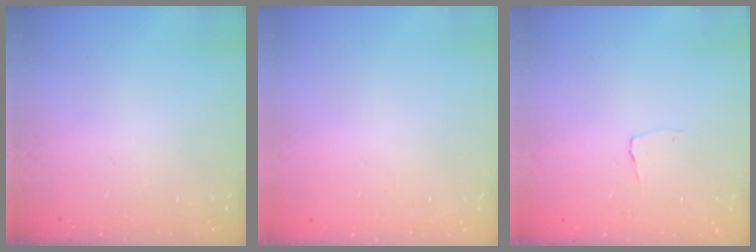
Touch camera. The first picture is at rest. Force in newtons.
{"total": 0.0}
{"total": 2.7, "press": 2.7, "slide": 0.3}